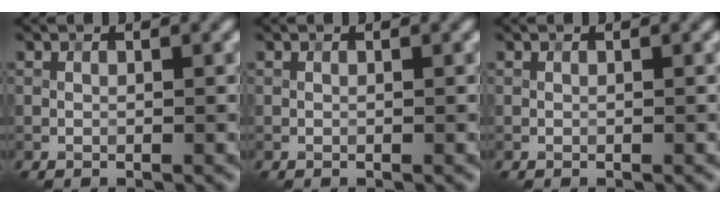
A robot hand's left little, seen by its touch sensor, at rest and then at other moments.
{"total": 0.0}
{"total": 0.0}